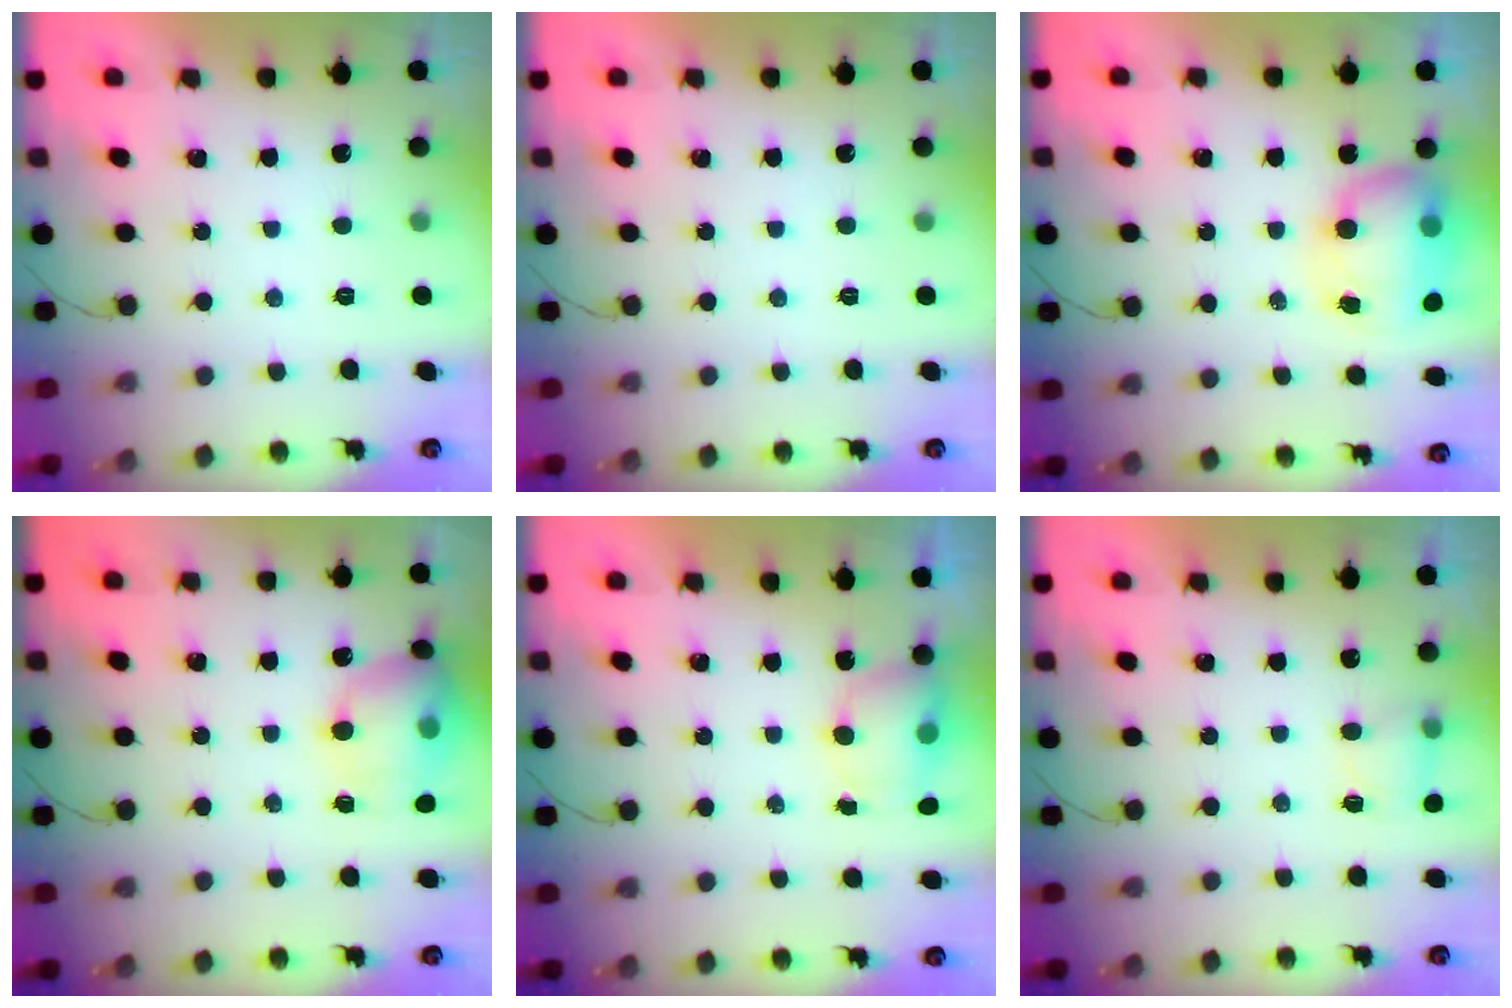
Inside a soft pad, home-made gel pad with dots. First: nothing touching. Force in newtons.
{"total": 0.0}
{"total": 9.1, "press": 8.9, "slide": 1.8}
{"total": 15.0, "press": 14.8, "slide": 2.5}
{"total": 6.2, "press": 6.2, "slide": 0.4}
{"total": 5.3, "press": 5.1, "slide": 1.3}